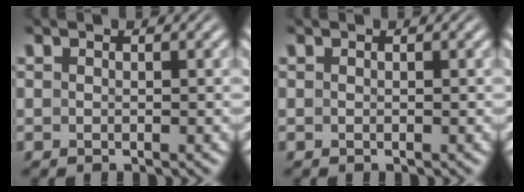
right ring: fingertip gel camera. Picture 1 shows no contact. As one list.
[{"total": 0.0}]